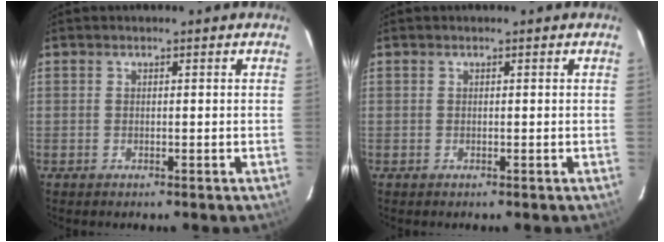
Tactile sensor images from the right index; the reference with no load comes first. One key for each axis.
{"total": 0.0}